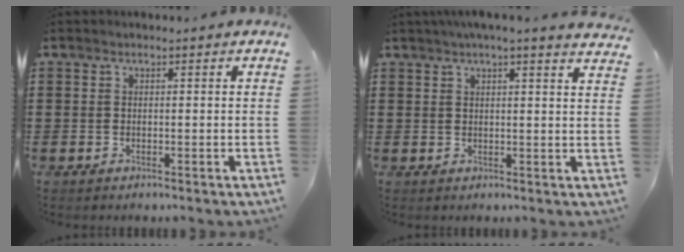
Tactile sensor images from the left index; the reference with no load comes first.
{"total": 2.9, "force": [2.6, -0.5, 1.3], "torque": [-0.033, -0.005, 0.046]}